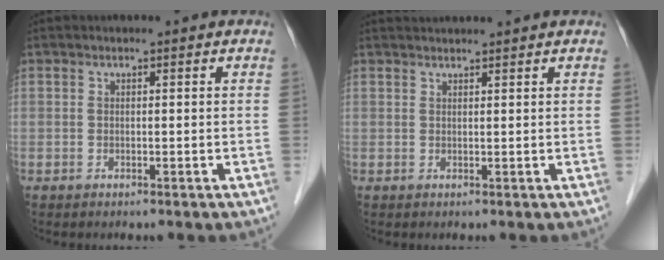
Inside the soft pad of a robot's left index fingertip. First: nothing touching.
{"total": 3.5, "force": [3.4, -0.4, 0.9], "torque": [-0.010, 0.027, 0.052]}